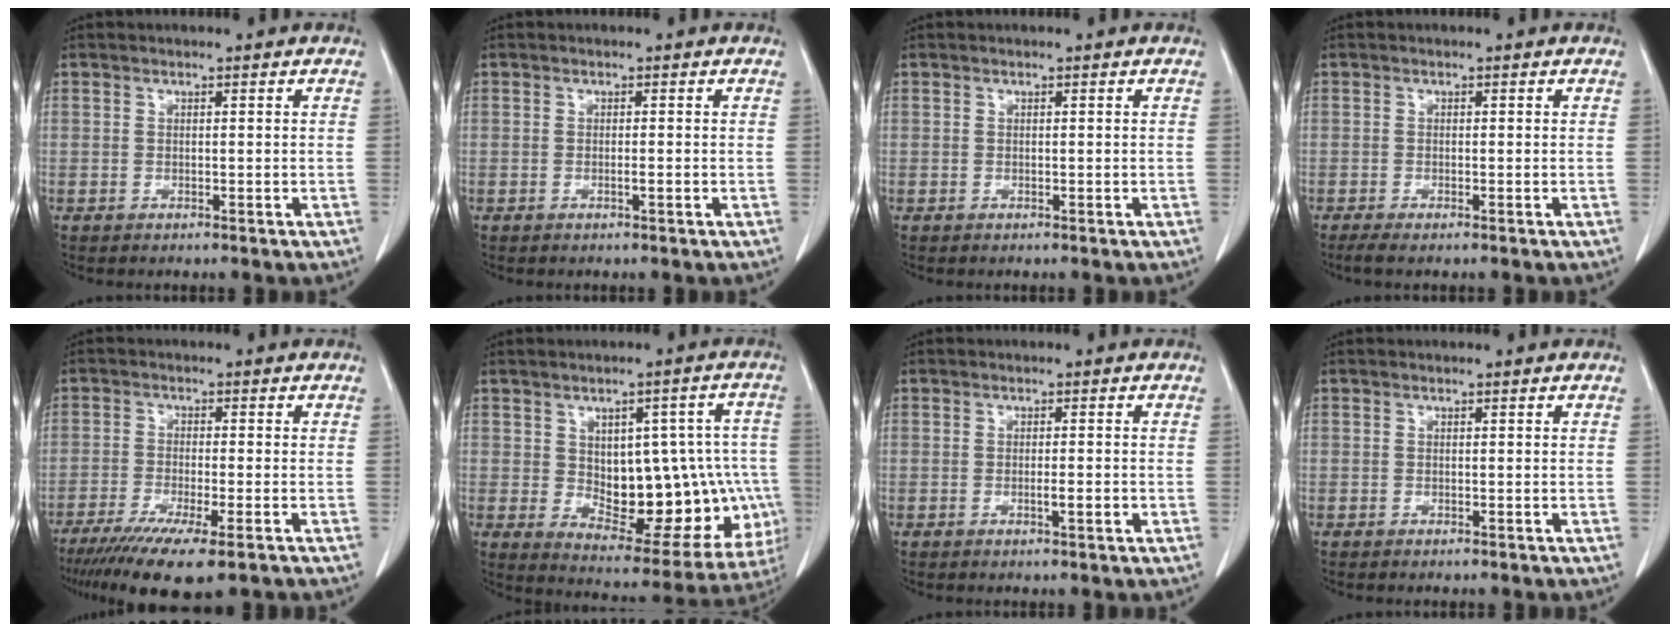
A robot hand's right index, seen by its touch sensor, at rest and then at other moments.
{"total": 0.7, "force": [-0.2, 0.0, 0.7], "torque": [-0.015, 0.000, -0.003]}
{"total": 0.0}
{"total": 1.9, "force": [-1.3, 0.3, 1.3], "torque": [-0.024, -0.005, -0.024]}
{"total": 11.5, "force": [-7.9, 1.3, 8.2], "torque": [-0.131, -0.028, -0.124]}
{"total": 19.5, "force": [-1.3, 9.2, 17.1], "torque": [-0.184, 0.028, 0.016]}
{"total": 1.9, "force": [-0.5, 0.2, 1.8], "torque": [-0.033, -0.003, -0.008]}
{"total": 0.0}